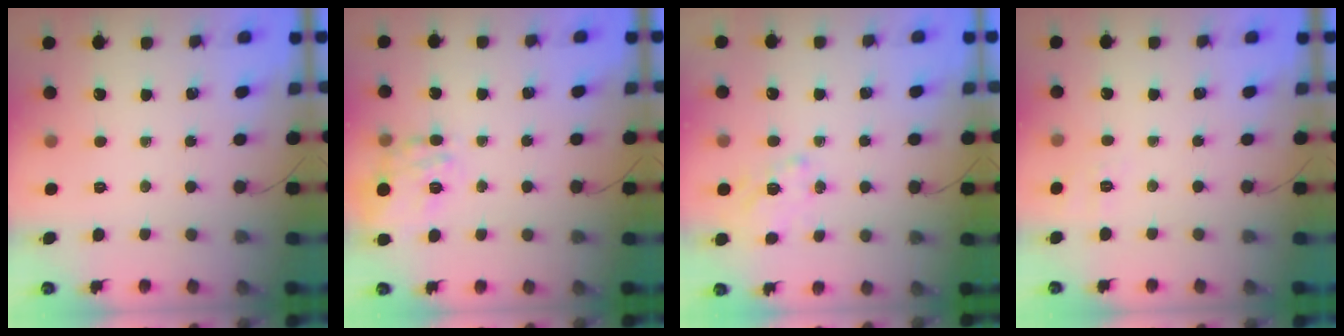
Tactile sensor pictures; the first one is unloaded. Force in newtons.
{"total": 16.9, "press": 16.8, "slide": 1.5}
{"total": 1.2, "press": 0.2, "slide": 1.2}
{"total": 6.4, "press": 6.1, "slide": 1.9}